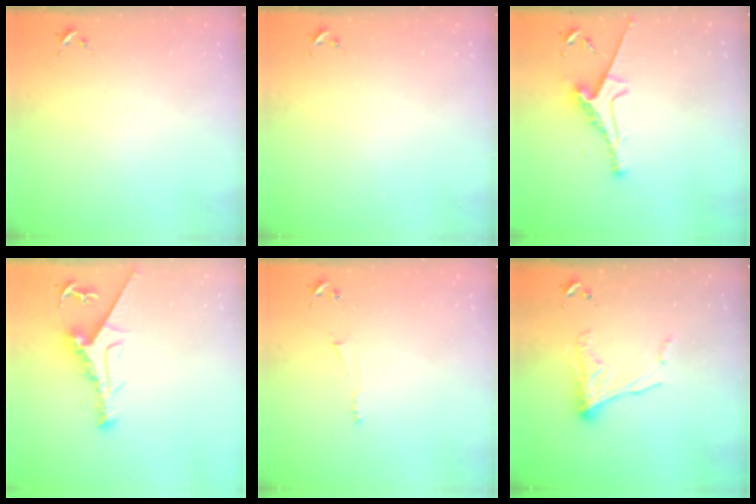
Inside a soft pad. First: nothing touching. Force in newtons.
{"total": 0.0}
{"total": 8.3, "press": 8.2, "slide": 1.1}
{"total": 10.3, "press": 10.2, "slide": 1.4}
{"total": 4.8, "press": 4.8, "slide": 0.6}
{"total": 11.9, "press": 11.9, "slide": 0.9}